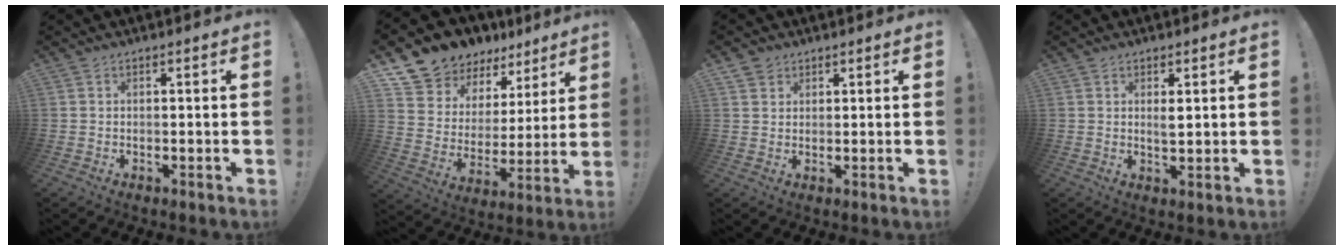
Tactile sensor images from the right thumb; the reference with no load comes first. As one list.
[{"total": 10.5, "force": [8.8, 5.7, 1.0], "torque": [-0.045, -0.079, 0.172]}, {"total": 2.8, "force": [1.9, 2.0, 0.1], "torque": [0.005, -0.010, 0.033]}, {"total": 2.3, "force": [0.9, 0.6, 2.0], "torque": [-0.029, -0.009, 0.013]}]